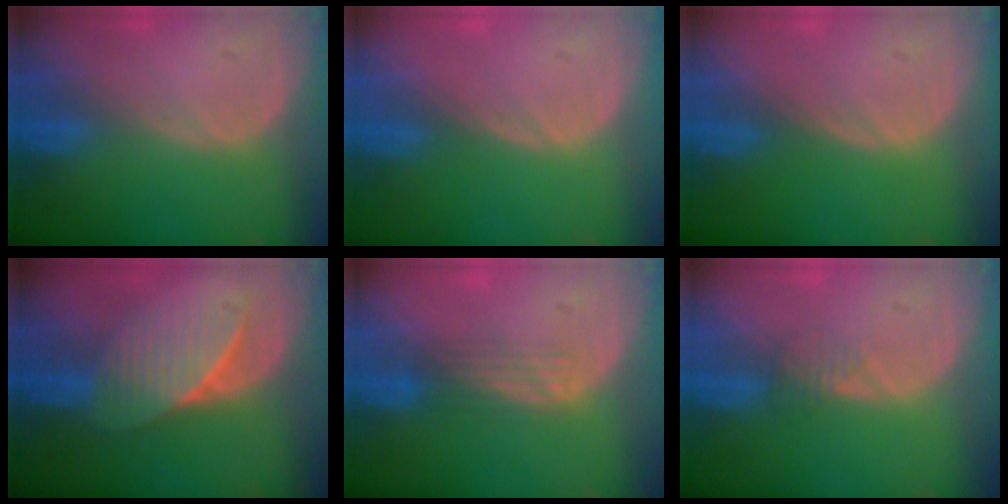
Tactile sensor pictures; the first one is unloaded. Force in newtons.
{"total": 0.0}
{"total": 0.0}
{"total": 7.7, "press": 6.8, "slide": 3.5}
{"total": 2.9, "press": 2.6, "slide": 1.3}
{"total": 1.6, "press": 1.6, "slide": 0.2}